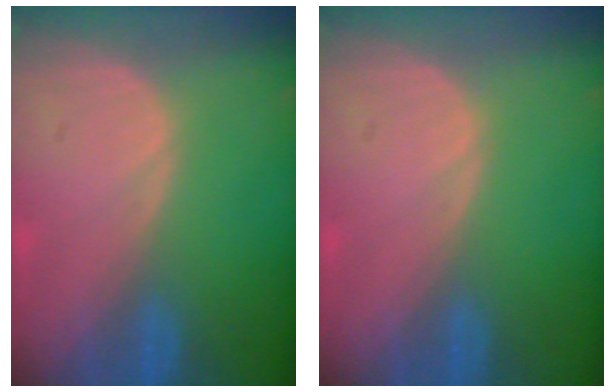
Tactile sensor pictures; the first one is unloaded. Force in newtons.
{"total": 0.0}